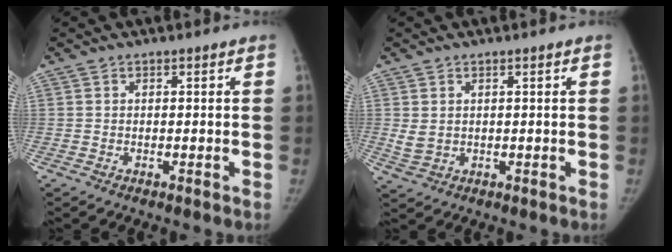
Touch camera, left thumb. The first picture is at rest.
{"total": 3.0, "force": [0.5, 2.2, 2.0], "torque": [-0.035, -0.004, 0.018]}